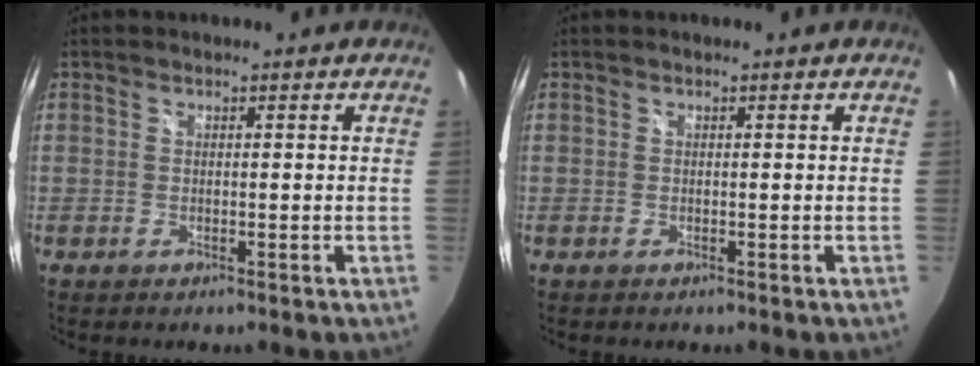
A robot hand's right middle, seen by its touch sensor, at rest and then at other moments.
{"total": 0.0}